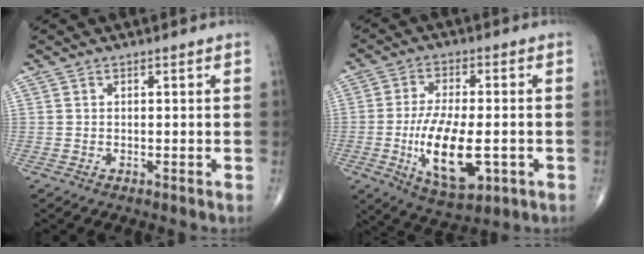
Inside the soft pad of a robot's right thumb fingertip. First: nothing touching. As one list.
[{"total": 14.4, "force": [-3.3, 6.3, 12.6], "torque": [-0.221, -0.004, -0.045]}]